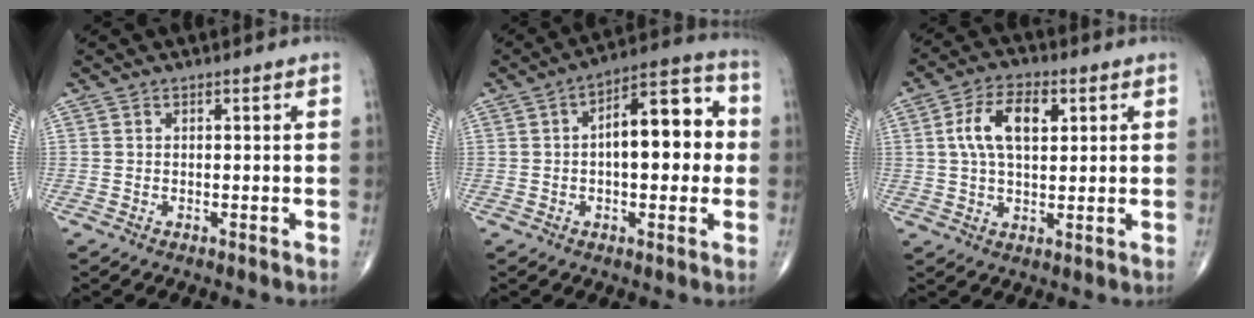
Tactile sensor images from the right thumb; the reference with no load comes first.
{"total": 14.4, "force": [1.0, 6.6, 12.8], "torque": [-0.160, 0.032, 0.007]}
{"total": 9.7, "force": [2.5, 5.2, 7.8], "torque": [-0.134, 0.009, 0.041]}